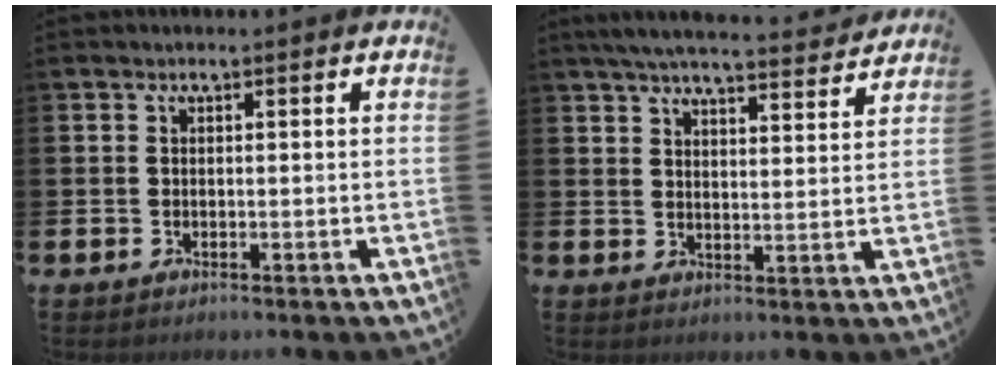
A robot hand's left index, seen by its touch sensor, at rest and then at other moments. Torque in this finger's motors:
{"motor_torque": [1.08, -1.05, 0.20, 0.12]}